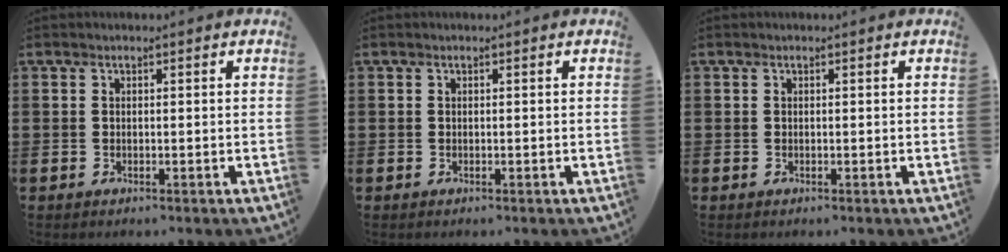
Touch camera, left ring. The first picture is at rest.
{"total": 0.0}
{"total": 0.0}